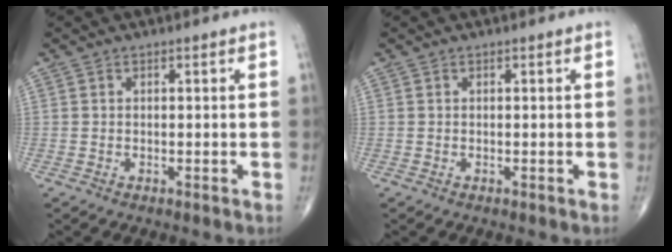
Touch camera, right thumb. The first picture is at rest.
{"total": 0.0}